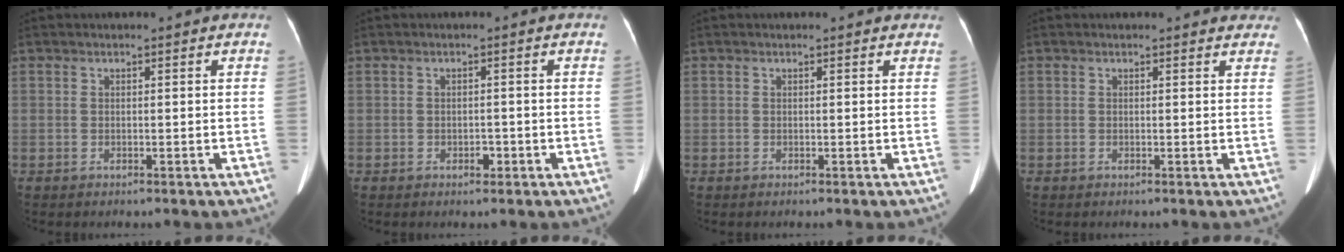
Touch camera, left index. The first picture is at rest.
{"total": 1.1, "force": [-0.5, 0.7, 0.6], "torque": [-0.014, 0.000, -0.005]}
{"total": 1.5, "force": [1.4, 0.4, 0.4], "torque": [-0.012, 0.004, 0.006]}
{"total": 4.9, "force": [4.5, 1.5, 1.0], "torque": [0.002, 0.000, 0.030]}